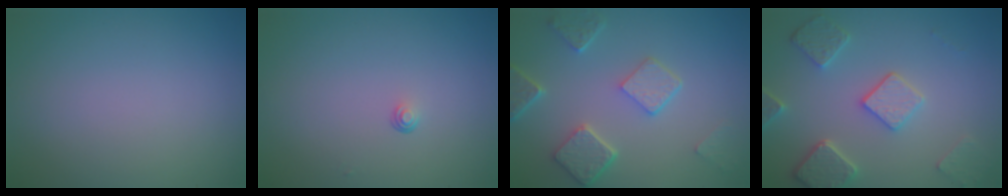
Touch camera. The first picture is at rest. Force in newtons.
{"total": 0.6, "press": 0.3, "slide": 0.5}
{"total": 4.6, "press": 3.6, "slide": 2.8}
{"total": 4.6, "press": 3.8, "slide": 2.6}